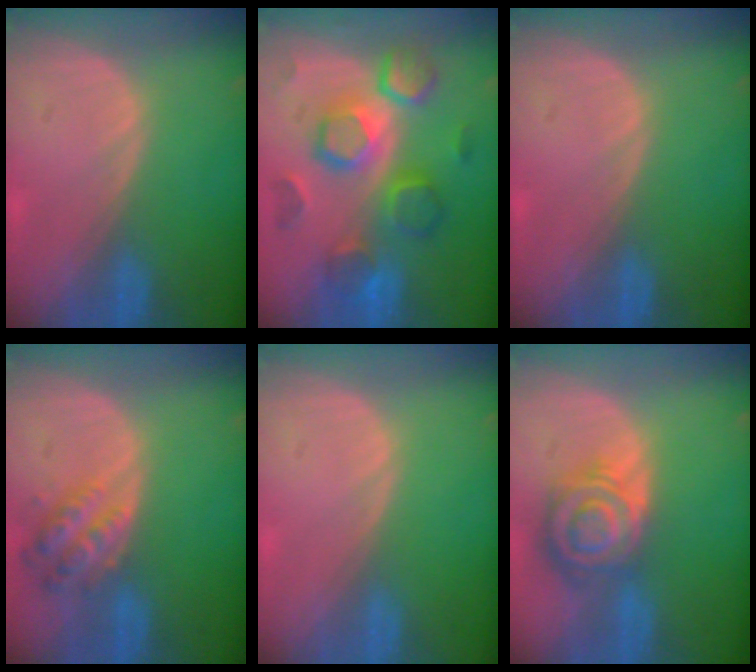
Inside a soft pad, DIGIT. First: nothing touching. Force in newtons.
{"total": 10.4, "press": 10.4, "slide": 0.8}
{"total": 0.0}
{"total": 6.0, "press": 5.6, "slide": 2.3}
{"total": 0.0}
{"total": 8.6, "press": 7.5, "slide": 4.1}